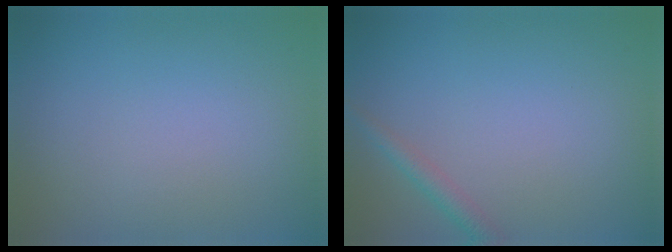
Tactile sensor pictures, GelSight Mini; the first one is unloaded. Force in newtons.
{"total": 1.5, "press": 1.5, "slide": 0.0}